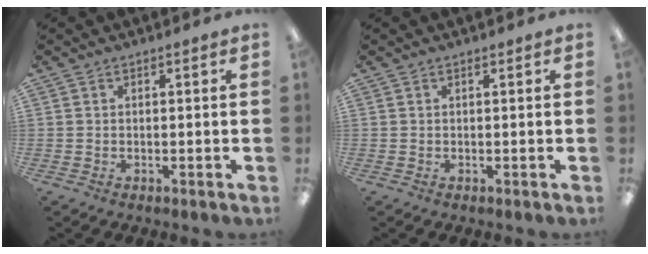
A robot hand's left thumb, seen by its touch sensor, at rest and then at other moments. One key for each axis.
{"total": 0.0}